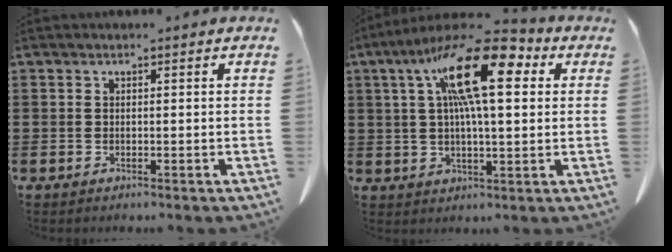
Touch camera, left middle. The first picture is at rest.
{"total": 15.2, "force": [5.9, 4.4, 13.3], "torque": [-0.253, -0.002, 0.090]}